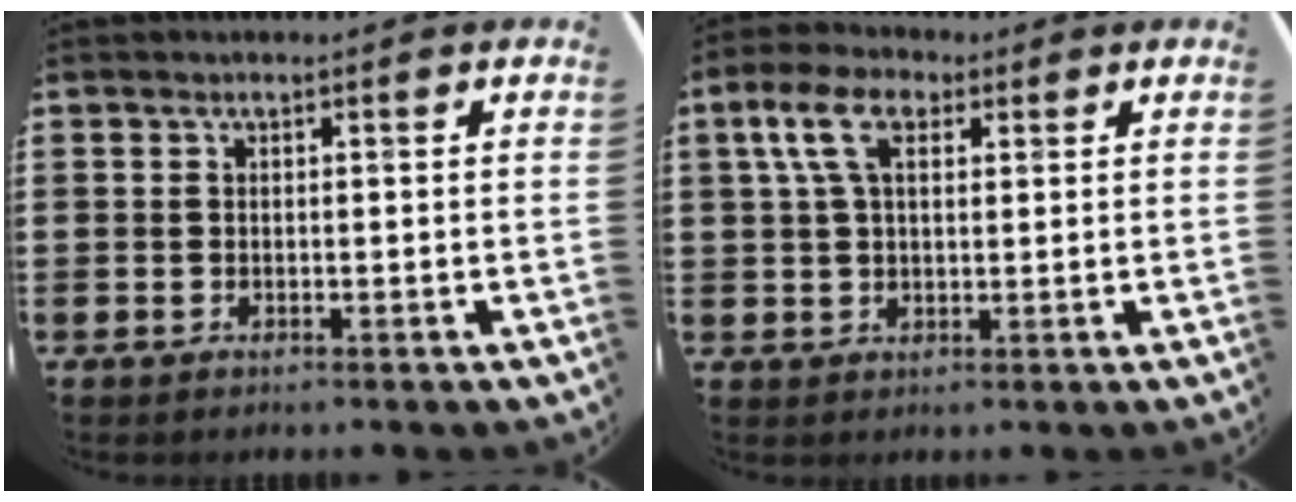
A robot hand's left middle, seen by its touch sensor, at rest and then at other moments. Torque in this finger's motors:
{"motor_torque": [0.35, 0.37, 0.24, 0.21]}